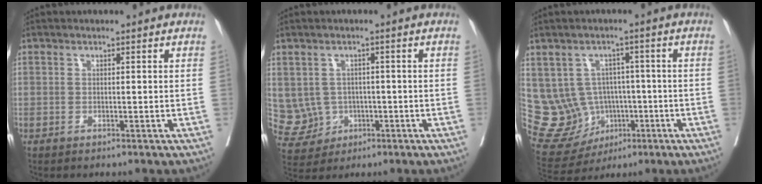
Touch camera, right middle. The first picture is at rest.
{"total": 7.4, "force": [-0.4, 7.4, 1.1], "torque": [-0.034, 0.016, 0.011]}
{"total": 10.7, "force": [-1.2, 10.1, 3.1], "torque": [-0.072, 0.040, 0.009]}